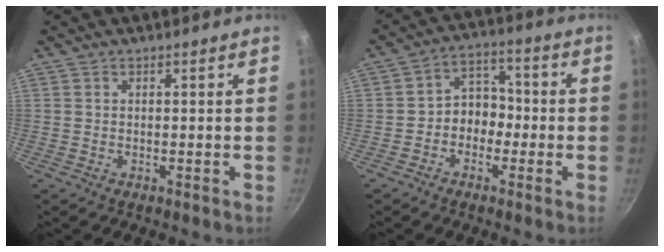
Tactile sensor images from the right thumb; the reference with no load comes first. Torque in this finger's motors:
{"motor_torque": [-0.15, 0.07, 0.10, 0.06, 0.04]}